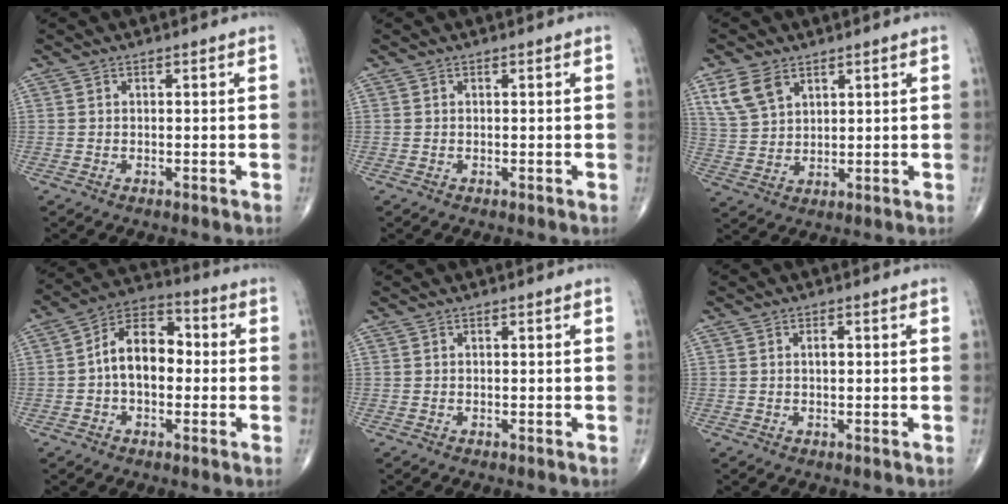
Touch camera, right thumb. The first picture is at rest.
{"total": 0.0}
{"total": 7.2, "force": [4.1, 4.4, 3.9], "torque": [-0.071, -0.011, 0.092]}
{"total": 11.4, "force": [-0.3, 7.3, 8.8], "torque": [-0.122, 0.035, -0.018]}
{"total": 0.0}
{"total": 1.4, "force": [0.2, 0.7, 1.2], "torque": [-0.014, 0.001, 0.001]}